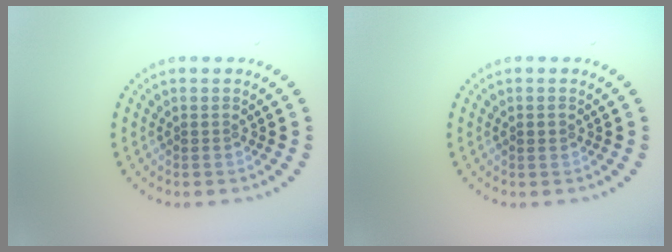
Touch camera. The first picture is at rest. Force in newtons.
{"total": 1.0, "press": 0.9, "slide": 0.2}